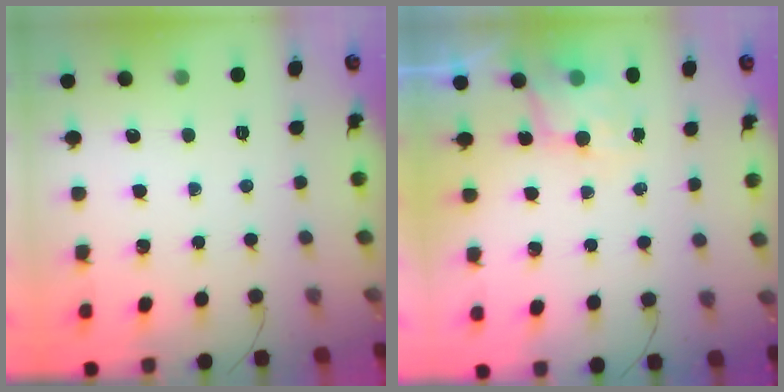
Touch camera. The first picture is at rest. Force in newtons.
{"total": 5.7, "press": 5.7, "slide": 0.4}